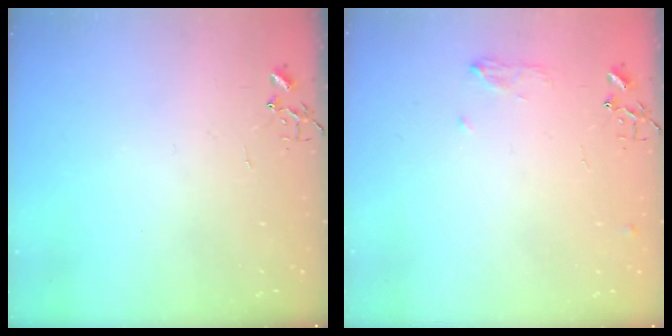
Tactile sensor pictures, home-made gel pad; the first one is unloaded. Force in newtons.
{"total": 6.6, "press": 6.5, "slide": 1.1}